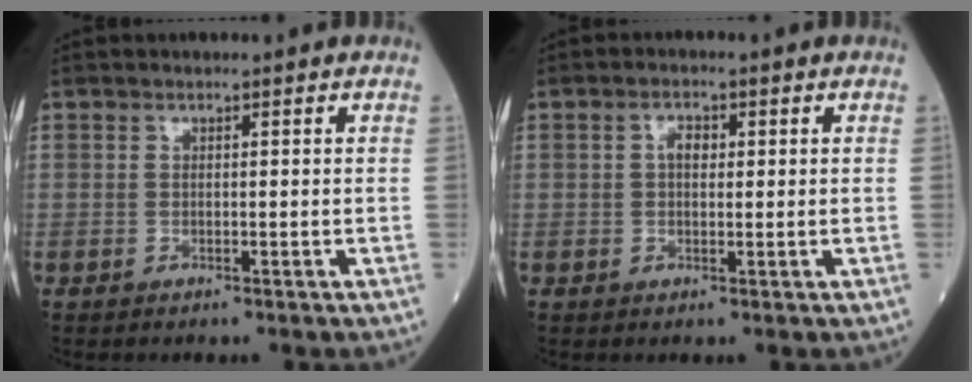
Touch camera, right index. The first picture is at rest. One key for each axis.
{"total": 2.2, "fx": 0.4, "fy": 1.3, "fz": 1.8, "tx": -0.033, "ty": 0.006, "tz": 0.006}